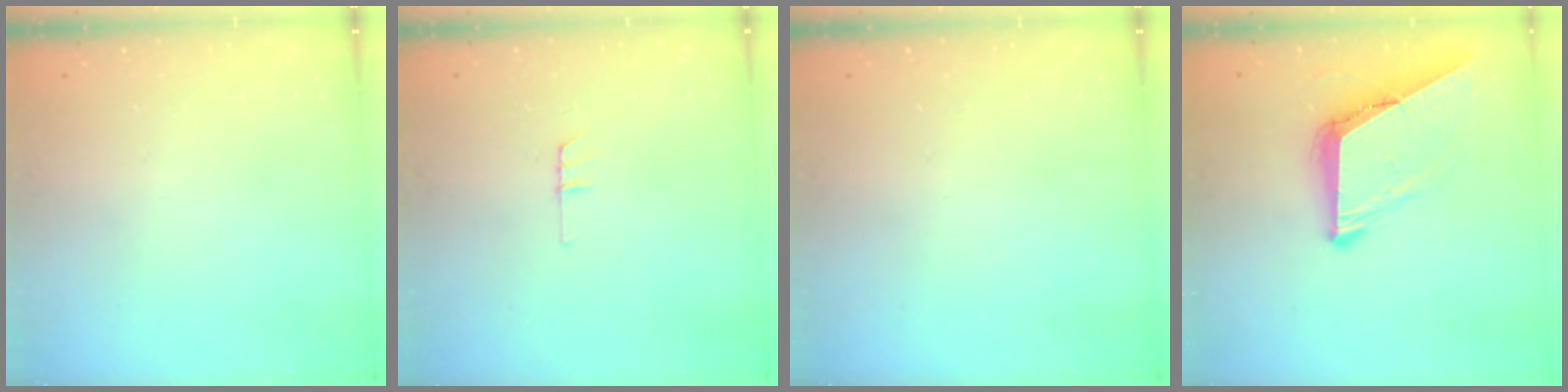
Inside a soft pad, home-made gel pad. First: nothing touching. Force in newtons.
{"total": 4.8, "press": 4.8, "slide": 0.4}
{"total": 0.0}
{"total": 9.5, "press": 9.4, "slide": 1.6}